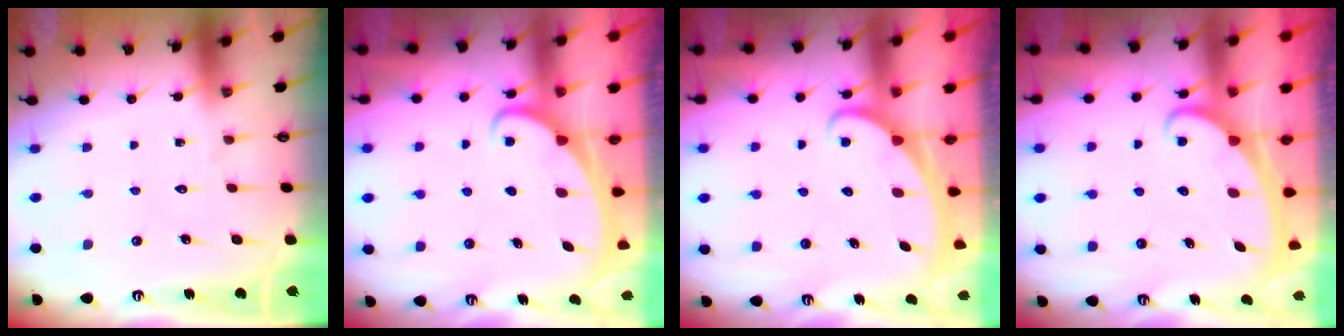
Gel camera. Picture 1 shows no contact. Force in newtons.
{"total": 2.2, "press": 2.2, "slide": 0.3}
{"total": 2.0, "press": 2.0, "slide": 0.1}
{"total": 2.3, "press": 2.3, "slide": 0.4}